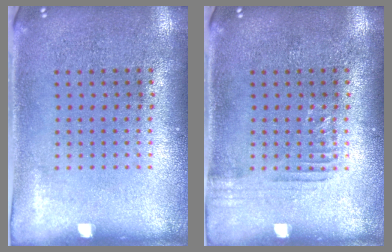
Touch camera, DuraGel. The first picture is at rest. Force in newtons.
{"total": 1.2, "press": 1.2, "slide": 0.3}